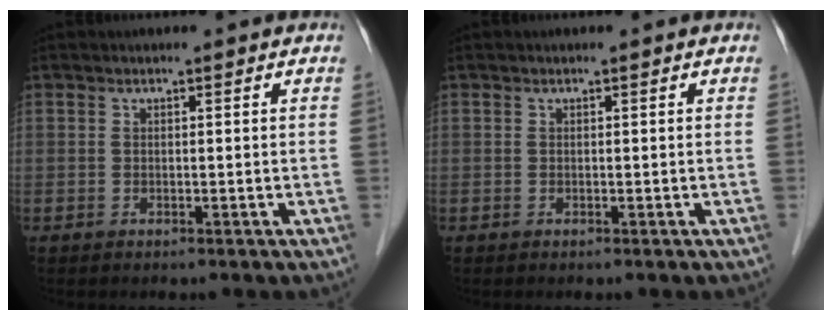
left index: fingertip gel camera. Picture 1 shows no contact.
{"total": 0.0}